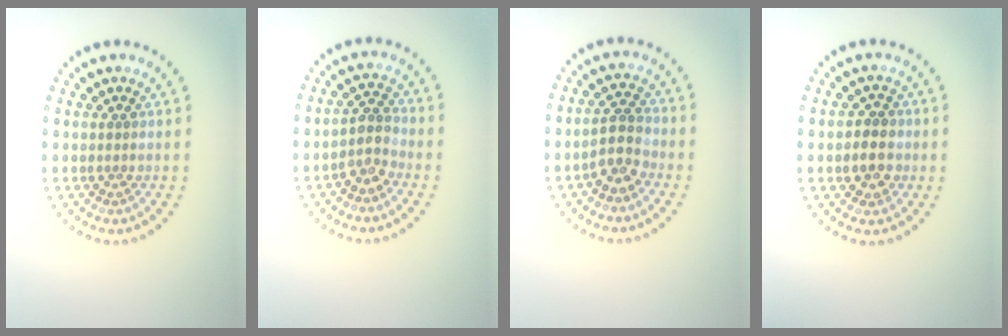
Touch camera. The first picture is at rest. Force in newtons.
{"total": 2.2, "press": 1.9, "slide": 1.1}
{"total": 2.9, "press": 2.7, "slide": 1.0}
{"total": 2.8, "press": 2.7, "slide": 0.7}